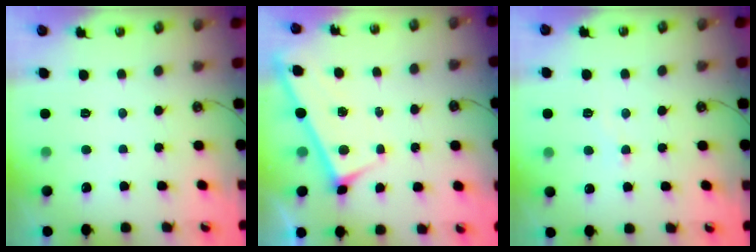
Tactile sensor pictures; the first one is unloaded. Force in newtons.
{"total": 2.9, "press": 2.9, "slide": 0.3}
{"total": 2.4, "press": 2.3, "slide": 0.7}